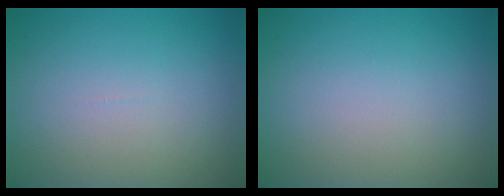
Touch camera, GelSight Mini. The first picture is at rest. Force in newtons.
{"total": 0.0}